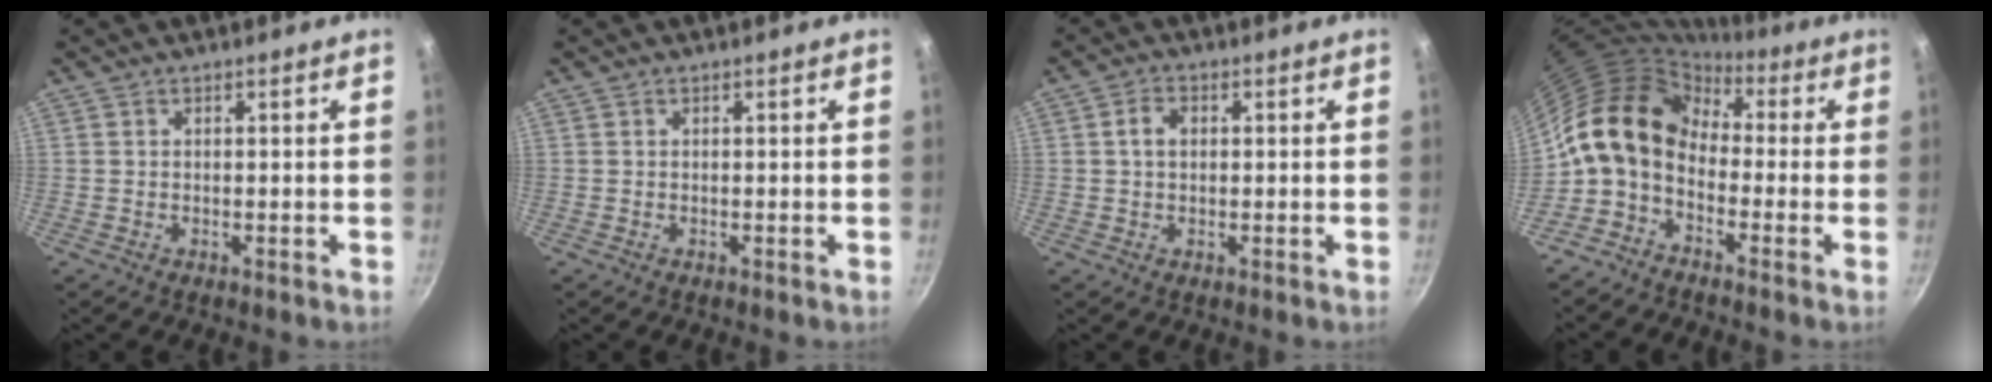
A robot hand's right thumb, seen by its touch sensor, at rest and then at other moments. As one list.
[{"total": 0.0}, {"total": 3.1, "force": [0.5, 2.2, 2.1], "torque": [-0.030, 0.007, 0.004]}, {"total": 13.0, "force": [-0.5, 9.4, 9.0], "torque": [-0.147, 0.040, -0.030]}]